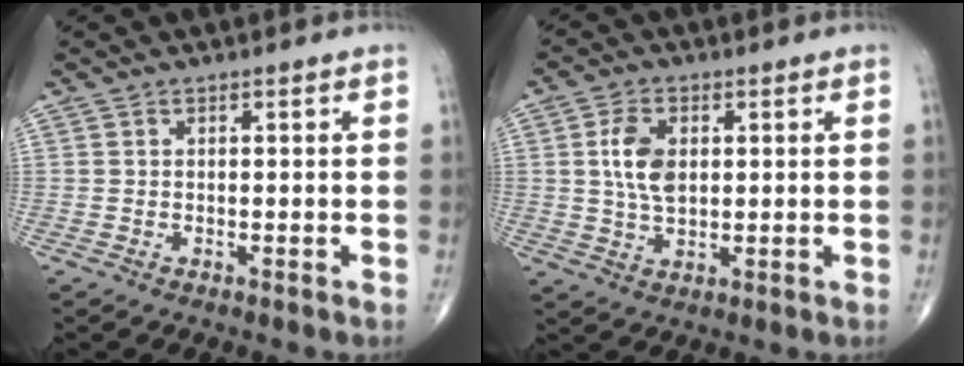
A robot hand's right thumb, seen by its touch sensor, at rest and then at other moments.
{"total": 7.0, "force": [1.2, 4.2, 5.5], "torque": [-0.099, -0.004, 0.022]}